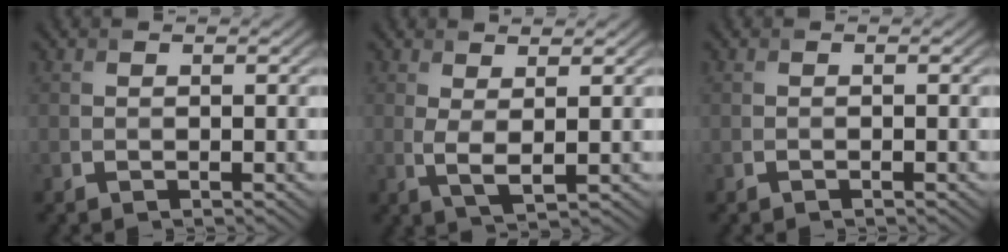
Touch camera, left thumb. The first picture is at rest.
{"total": 2.8, "force": [1.1, 0.7, 2.5], "torque": [-0.056, -0.006, 0.023]}
{"total": 0.0}